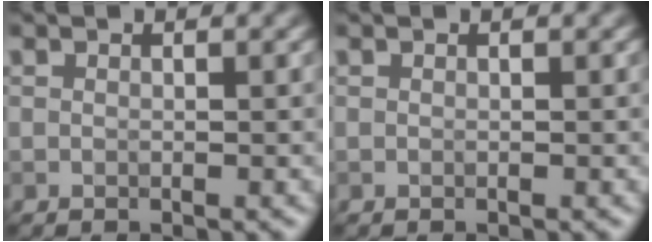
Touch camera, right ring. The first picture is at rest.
{"total": 0.0}